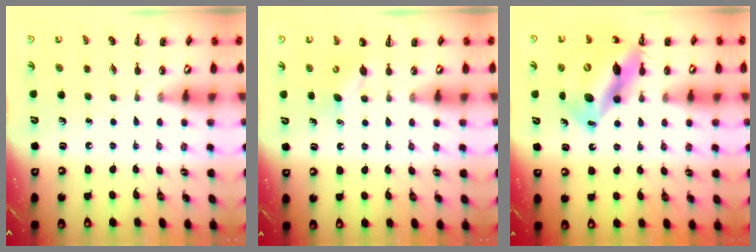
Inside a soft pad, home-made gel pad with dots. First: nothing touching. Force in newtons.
{"total": 3.9, "press": 3.7, "slide": 1.0}
{"total": 15.1, "press": 14.4, "slide": 4.5}